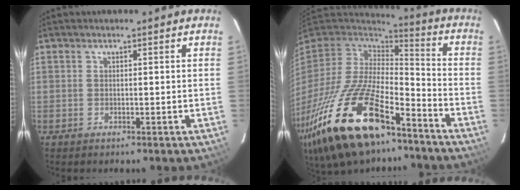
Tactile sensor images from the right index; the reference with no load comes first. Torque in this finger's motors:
{"motor_torque": [2.14, 0.00, 1.06, 0.21]}